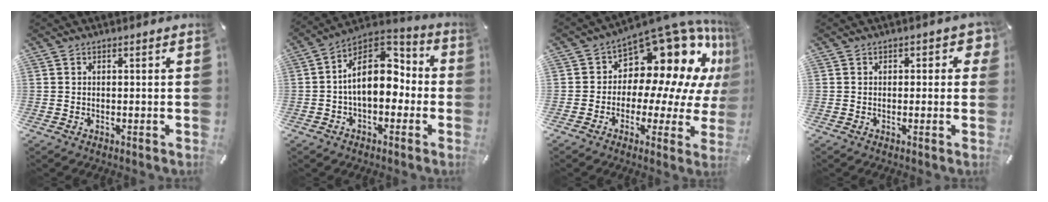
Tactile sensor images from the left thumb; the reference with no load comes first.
{"total": 14.8, "force": [0.9, 9.5, 11.3], "torque": [-0.180, -0.005, 0.013]}
{"total": 15.5, "force": [8.8, 9.0, 9.2], "torque": [-0.133, -0.090, 0.148]}
{"total": 2.2, "force": [0.3, 1.6, 1.5], "torque": [-0.005, -0.001, -0.001]}